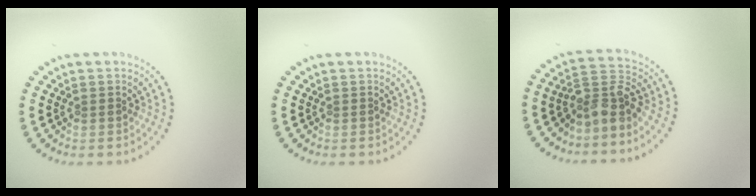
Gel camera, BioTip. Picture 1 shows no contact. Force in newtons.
{"total": 0.0}
{"total": 3.6, "press": 2.9, "slide": 2.2}